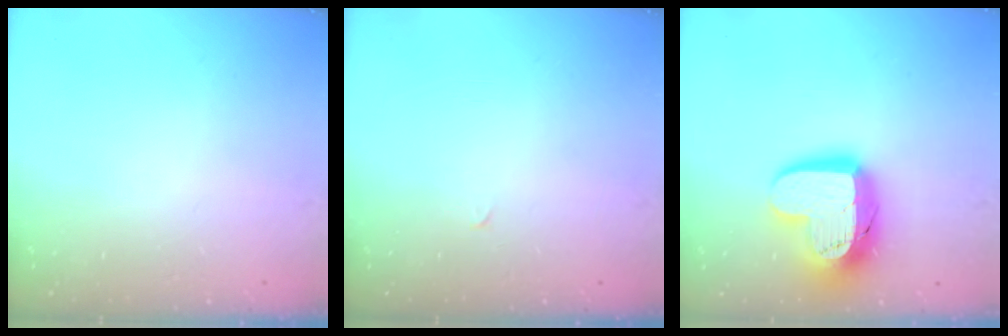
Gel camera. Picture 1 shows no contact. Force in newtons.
{"total": 0.0}
{"total": 18.0, "press": 17.9, "slide": 1.2}